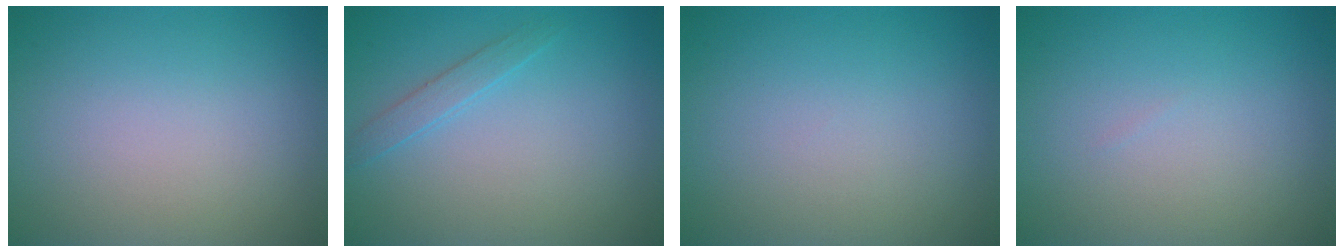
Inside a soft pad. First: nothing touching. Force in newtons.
{"total": 1.4, "press": 1.4, "slide": 0.1}
{"total": 0.0}
{"total": 0.0}